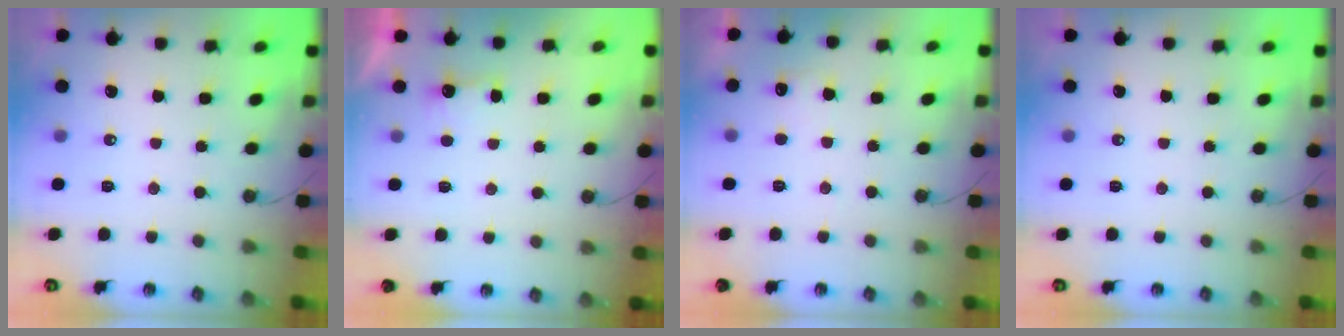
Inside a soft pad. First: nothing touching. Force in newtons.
{"total": 2.3, "press": 2.2, "slide": 0.8}
{"total": 5.1, "press": 4.9, "slide": 1.3}
{"total": 0.0}